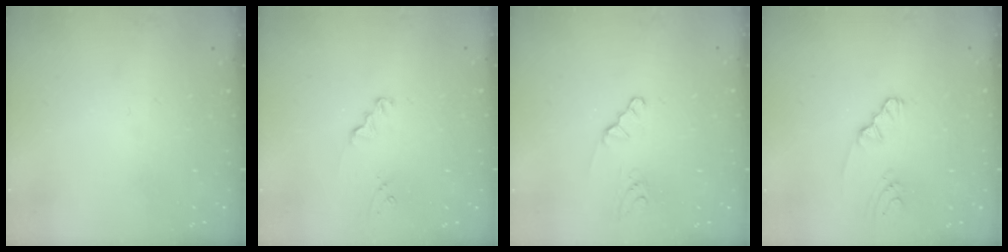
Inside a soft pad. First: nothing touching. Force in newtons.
{"total": 1.5, "press": 1.5, "slide": 0.2}
{"total": 1.4, "press": 1.4, "slide": 0.2}
{"total": 1.2, "press": 1.2, "slide": 0.3}